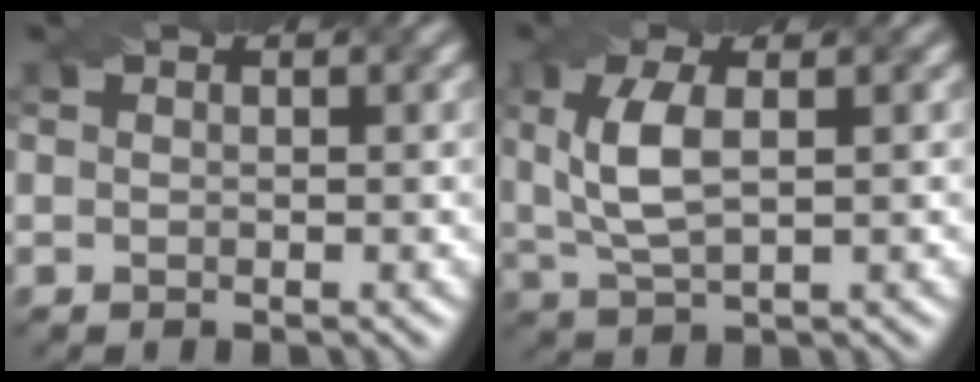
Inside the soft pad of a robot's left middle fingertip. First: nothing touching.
{"total": 4.5, "force": [0.9, 1.8, 4.1], "torque": [-0.094, 0.004, 0.021]}